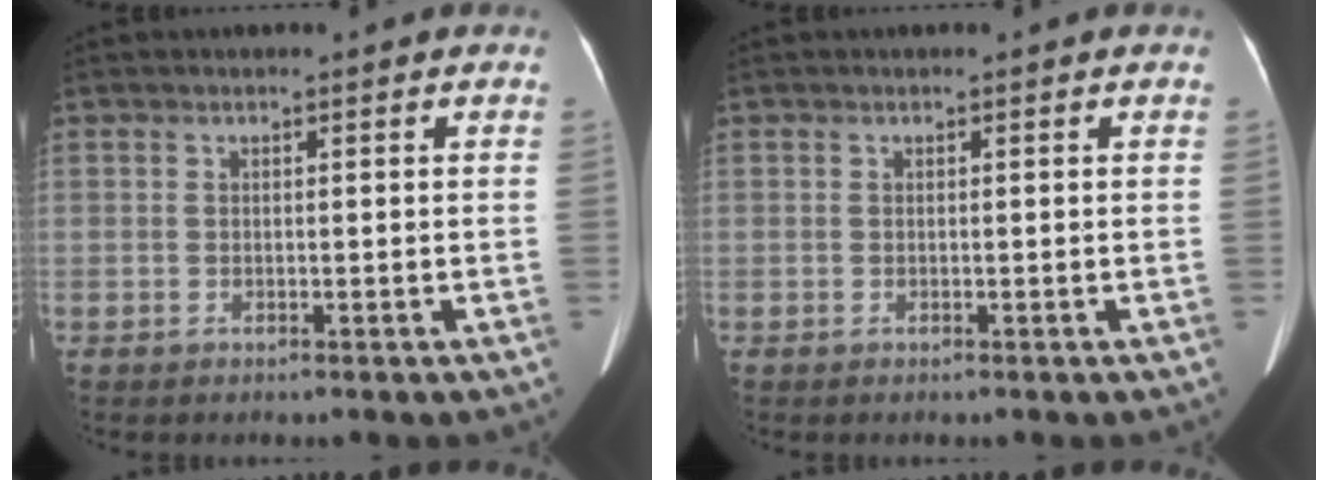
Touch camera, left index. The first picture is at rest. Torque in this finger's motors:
{"motor_torque": [0.05, -0.02, 0.01, 0.01]}